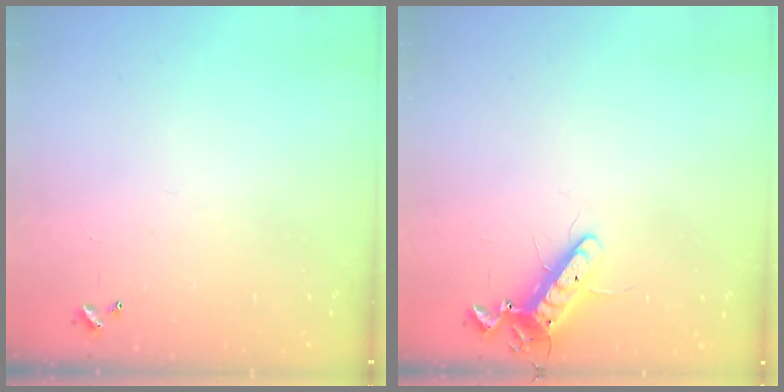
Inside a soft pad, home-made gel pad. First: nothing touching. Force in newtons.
{"total": 11.6, "press": 11.5, "slide": 1.5}